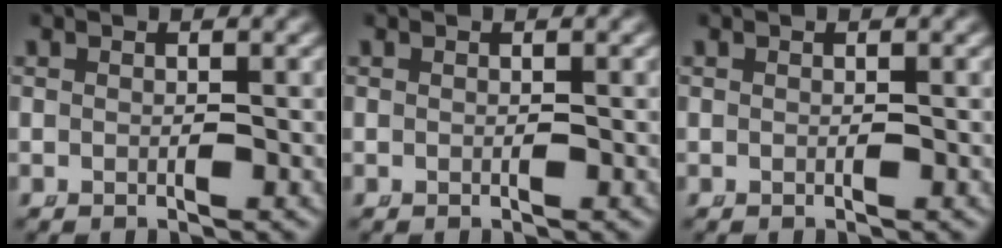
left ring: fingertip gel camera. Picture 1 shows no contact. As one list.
[{"total": 0.0}, {"total": 0.0}]